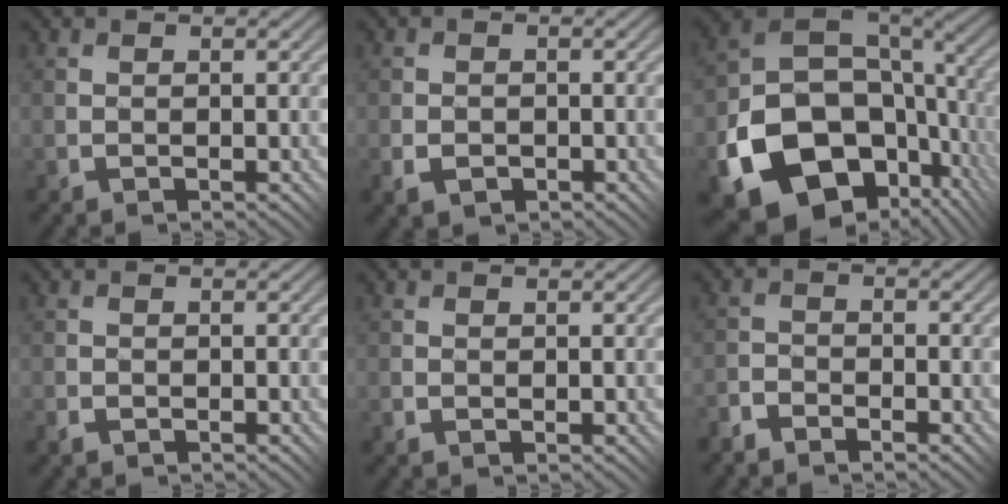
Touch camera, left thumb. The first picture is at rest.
{"total": 2.2, "force": [-1.1, 1.7, 1.0], "torque": [-0.015, -0.004, -0.022]}
{"total": 18.4, "force": [-5.8, 13.6, 11.0], "torque": [-0.252, -0.059, -0.056]}
{"total": 1.0, "force": [-0.8, 0.6, 0.2], "torque": [-0.007, -0.003, -0.018]}
{"total": 0.0}
{"total": 2.5, "force": [-2.3, 0.9, 0.6], "torque": [-0.012, 0.005, -0.049]}